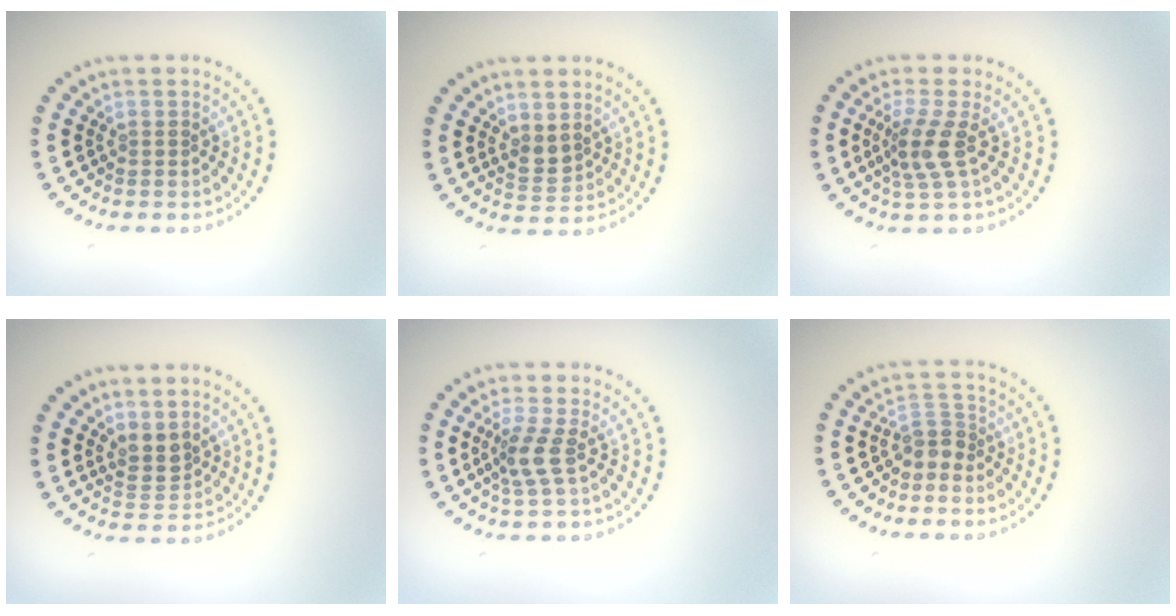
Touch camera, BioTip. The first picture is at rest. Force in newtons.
{"total": 1.6, "press": 1.4, "slide": 0.7}
{"total": 2.9, "press": 2.2, "slide": 1.9}
{"total": 2.2, "press": 1.8, "slide": 1.3}
{"total": 2.4, "press": 1.8, "slide": 1.6}
{"total": 2.0, "press": 1.6, "slide": 1.2}